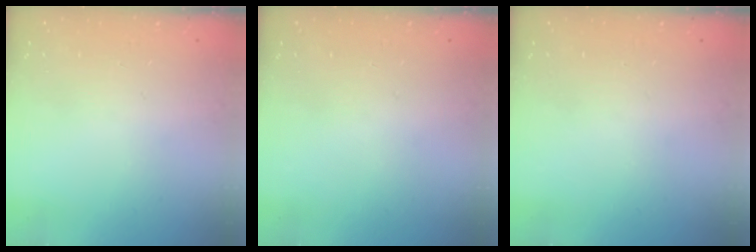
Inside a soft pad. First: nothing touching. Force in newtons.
{"total": 0.0}
{"total": 0.0}